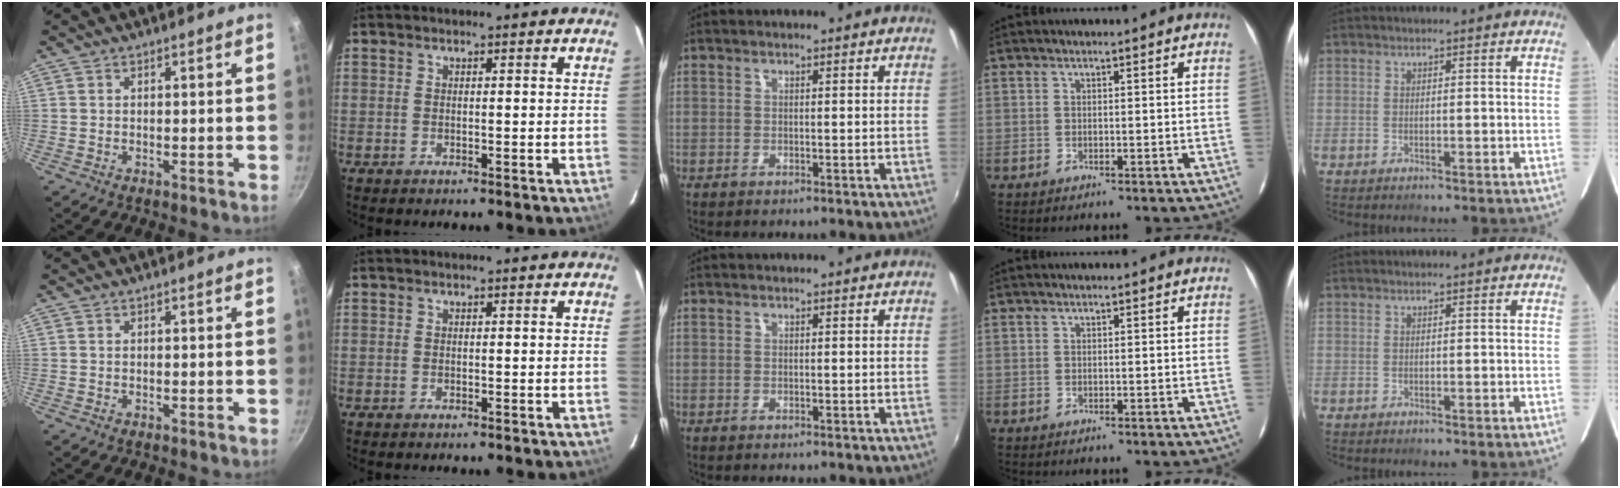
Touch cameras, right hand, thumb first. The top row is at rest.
{}